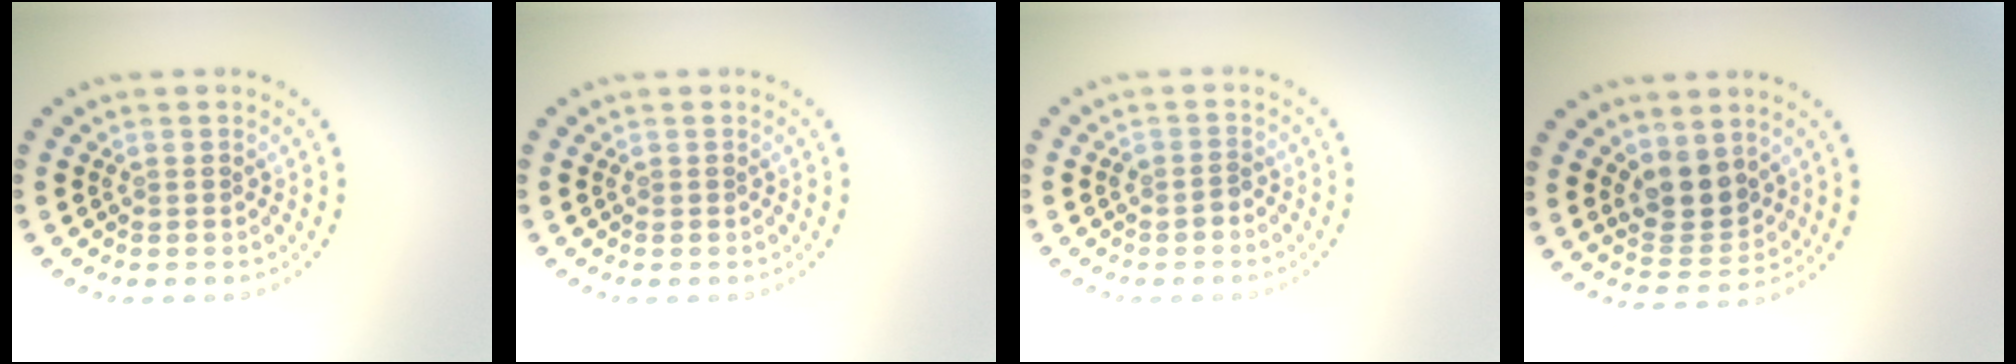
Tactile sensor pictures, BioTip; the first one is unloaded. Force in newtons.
{"total": 0.0}
{"total": 0.9, "press": 0.8, "slide": 0.5}
{"total": 3.5, "press": 3.1, "slide": 1.6}